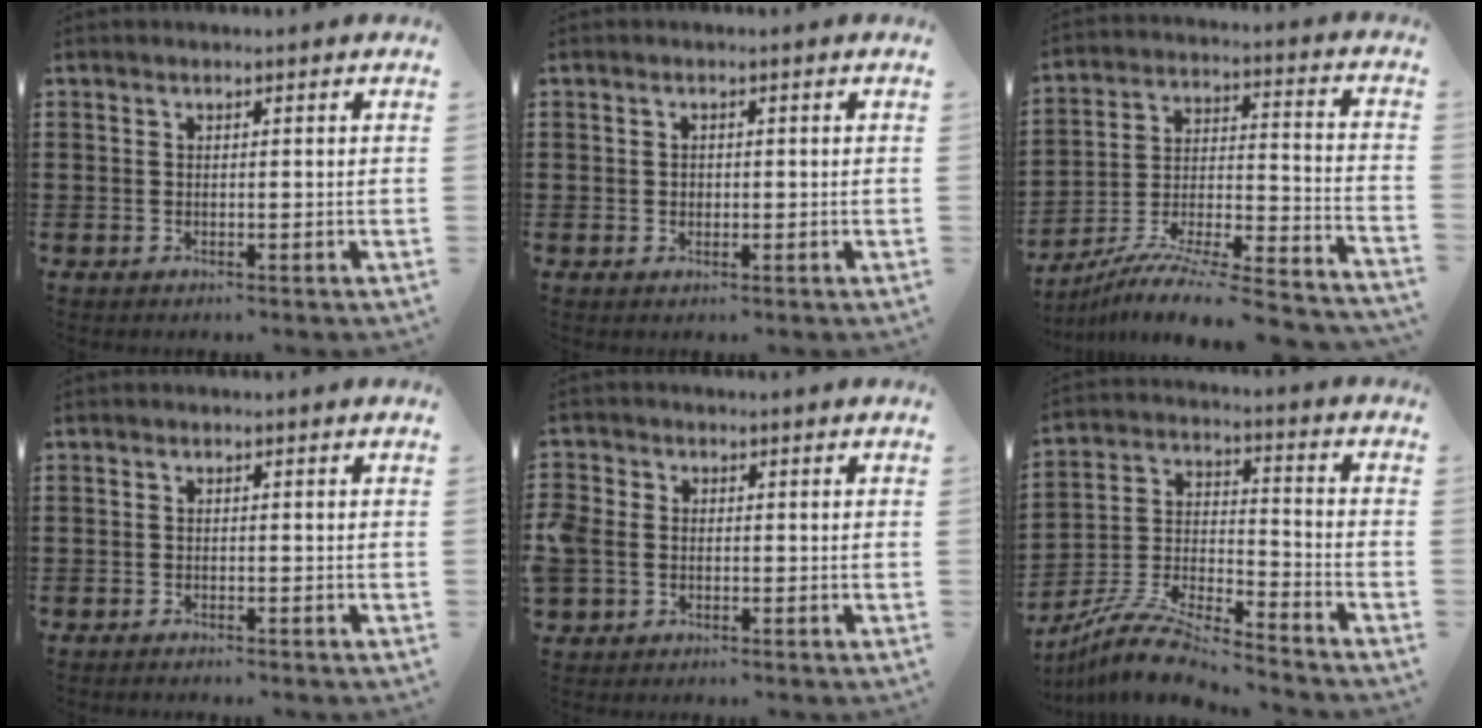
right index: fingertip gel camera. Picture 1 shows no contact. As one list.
[{"total": 0.5, "force": [0.0, 0.5, 0.2], "torque": [-0.005, 0.002, 0.000]}, {"total": 7.6, "force": [-6.8, 0.1, 3.4], "torque": [-0.056, -0.005, -0.140]}, {"total": 0.9, "force": [-0.9, 0.1, -0.1], "torque": [-0.001, 0.002, -0.019]}, {"total": 2.8, "force": [-0.8, 2.3, 1.3], "torque": [-0.044, 0.002, -0.021]}, {"total": 9.1, "force": [-8.6, 0.7, 2.9], "torque": [-0.064, 0.005, -0.176]}]